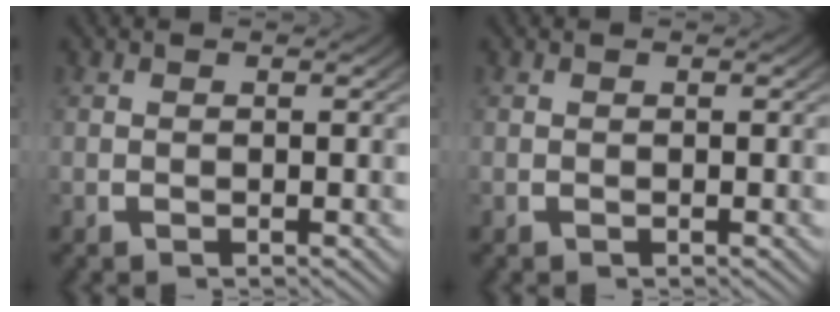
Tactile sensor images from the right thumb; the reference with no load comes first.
{"total": 0.0}